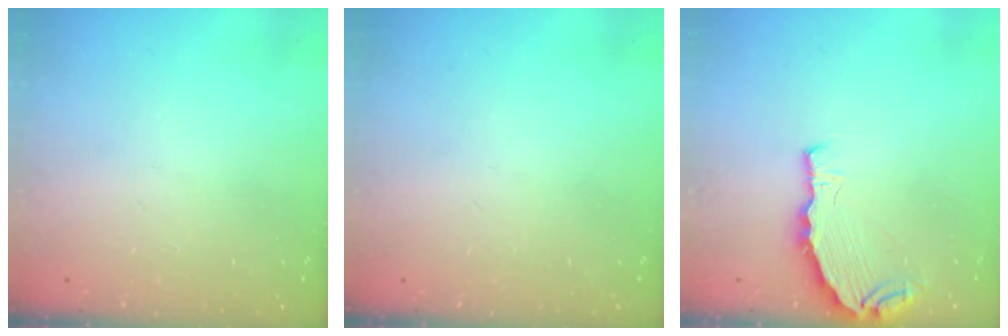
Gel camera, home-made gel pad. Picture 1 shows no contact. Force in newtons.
{"total": 0.0}
{"total": 7.4, "press": 5.6, "slide": 4.9}